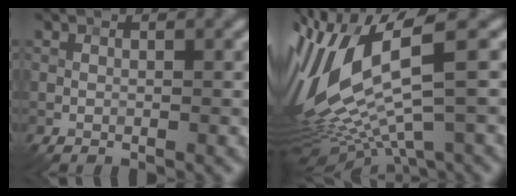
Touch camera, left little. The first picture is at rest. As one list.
[{"total": 12.6, "force": [-0.5, 4.3, 11.9], "torque": [-0.261, -0.008, 0.005]}]